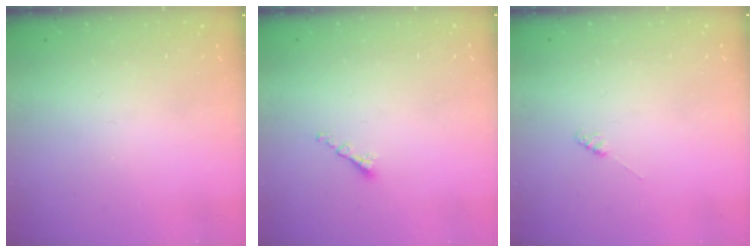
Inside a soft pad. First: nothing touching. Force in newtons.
{"total": 1.3, "press": 1.2, "slide": 0.6}
{"total": 2.3, "press": 2.3, "slide": 0.3}